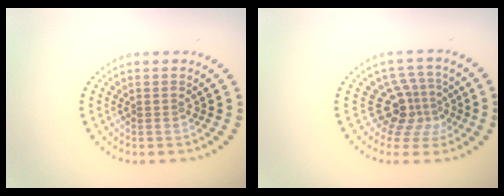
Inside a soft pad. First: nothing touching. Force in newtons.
{"total": 3.7, "press": 2.6, "slide": 2.7}